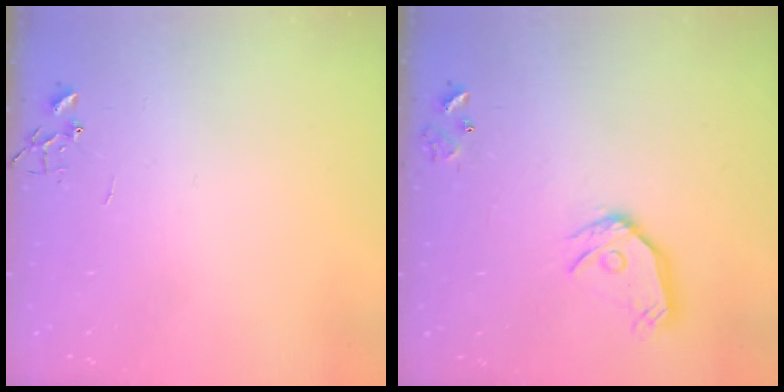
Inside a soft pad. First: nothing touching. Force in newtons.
{"total": 12.3, "press": 12.2, "slide": 1.5}